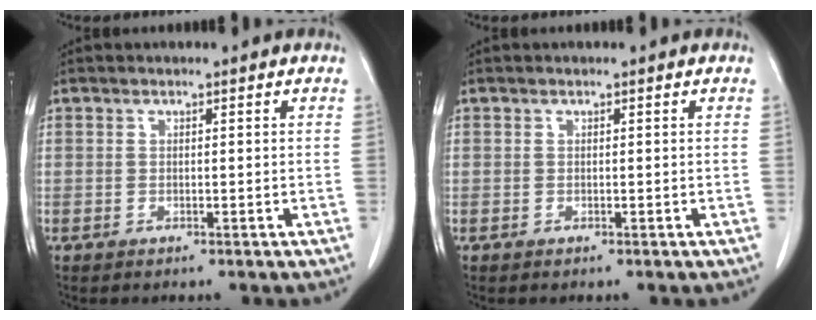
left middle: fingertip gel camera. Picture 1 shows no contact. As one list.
[{"total": 0.0}]